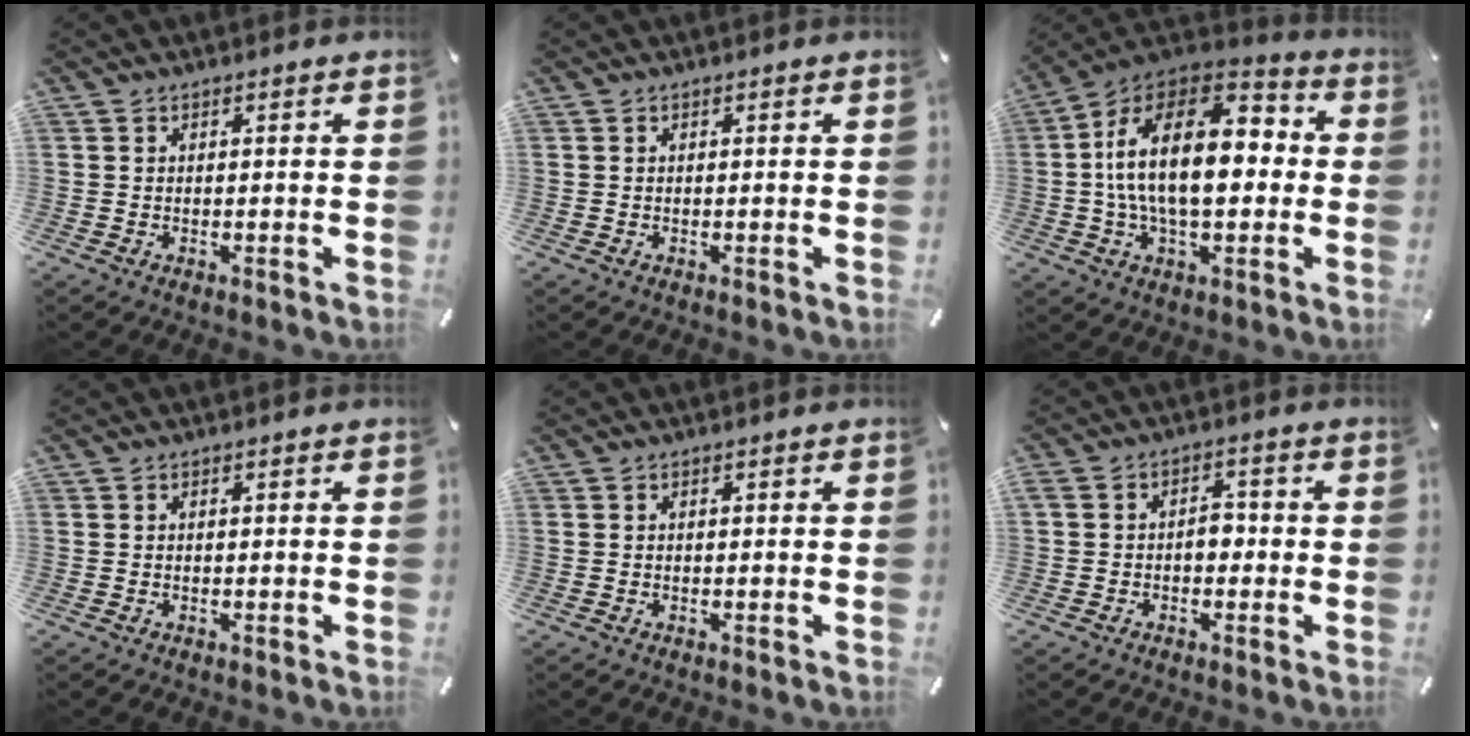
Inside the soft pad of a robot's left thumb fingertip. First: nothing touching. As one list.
[{"total": 0.0}, {"total": 21.1, "force": [0.7, 12.1, 17.2], "torque": [-0.320, 0.001, 0.003]}, {"total": 0.0}, {"total": 0.0}, {"total": 4.1, "force": [-1.0, 2.8, 2.8], "torque": [-0.052, 0.014, -0.022]}]